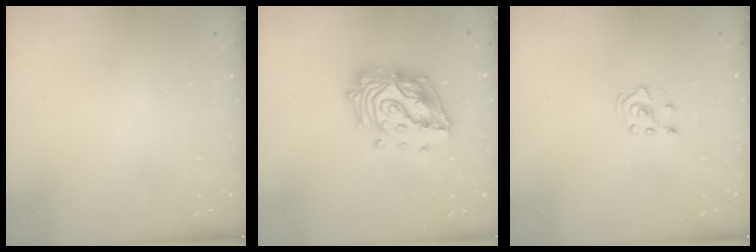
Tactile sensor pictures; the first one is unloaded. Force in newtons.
{"total": 17.5, "press": 17.5, "slide": 1.4}
{"total": 3.1, "press": 3.0, "slide": 0.8}